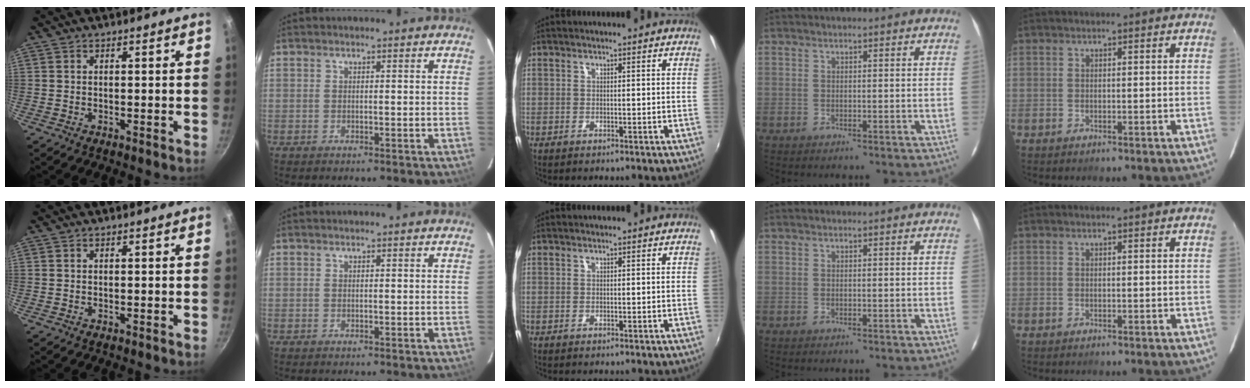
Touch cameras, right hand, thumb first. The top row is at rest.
{}